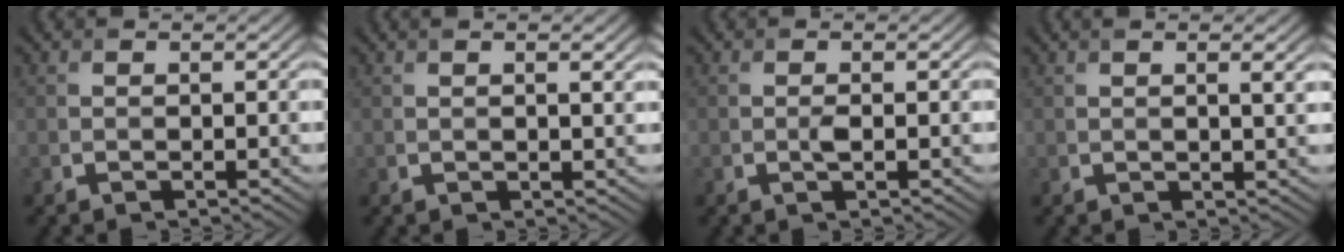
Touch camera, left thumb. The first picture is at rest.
{"total": 1.4, "force": [0.9, 0.2, 1.1], "torque": [-0.018, 0.006, 0.017]}
{"total": 0.7, "force": [0.1, 0.1, 0.7], "torque": [-0.018, 0.001, 0.005]}
{"total": 2.1, "force": [1.0, 0.4, 1.8], "torque": [-0.028, 0.007, 0.018]}